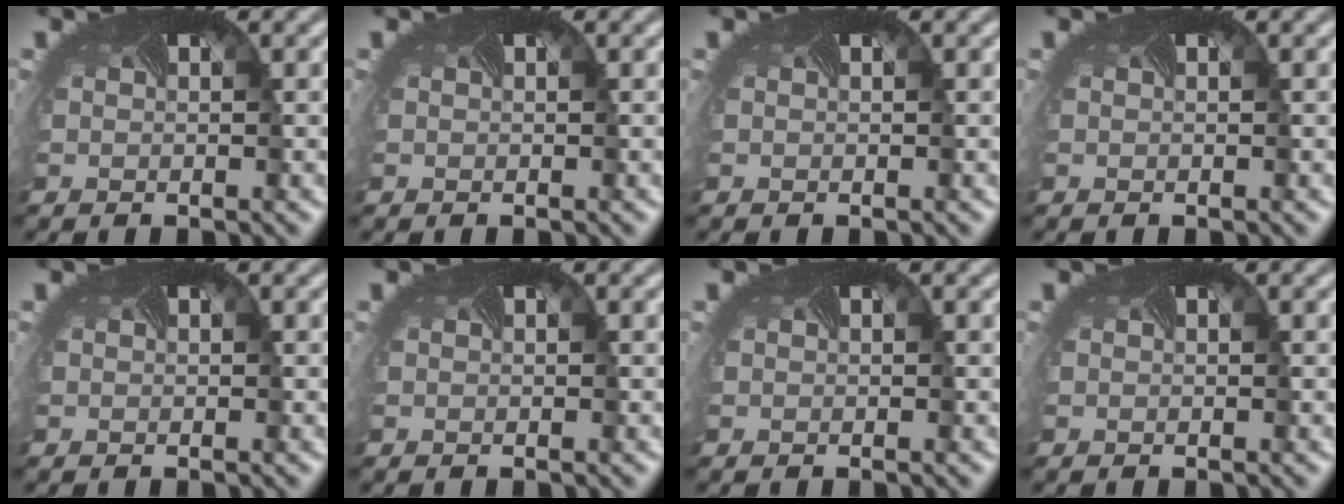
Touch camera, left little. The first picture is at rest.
{"total": 0.0}
{"total": 0.0}
{"total": 0.0}
{"total": 0.0}
{"total": 0.0}
{"total": 0.0}
{"total": 0.0}